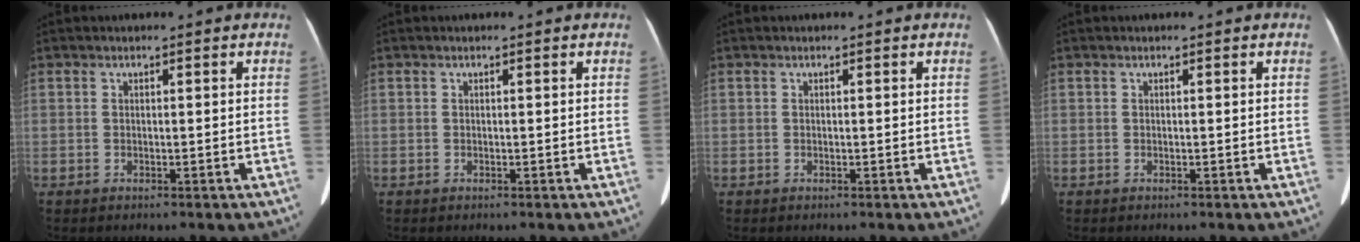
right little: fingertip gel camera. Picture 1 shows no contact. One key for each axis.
{"total": 0.0}
{"total": 0.0}
{"total": 0.0}